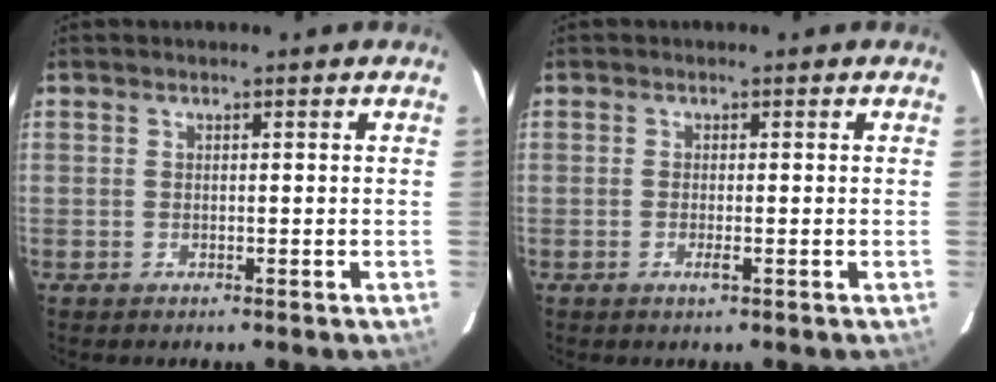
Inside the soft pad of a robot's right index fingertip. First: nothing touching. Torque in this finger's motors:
{"motor_torque": [0.28, 0.26, 0.13, 0.03]}